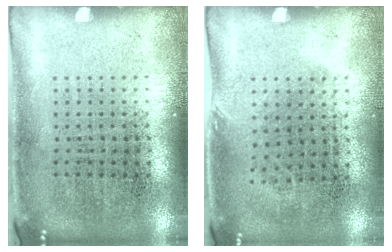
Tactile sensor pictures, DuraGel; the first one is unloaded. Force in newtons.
{"total": 0.8, "press": 0.7, "slide": 0.5}